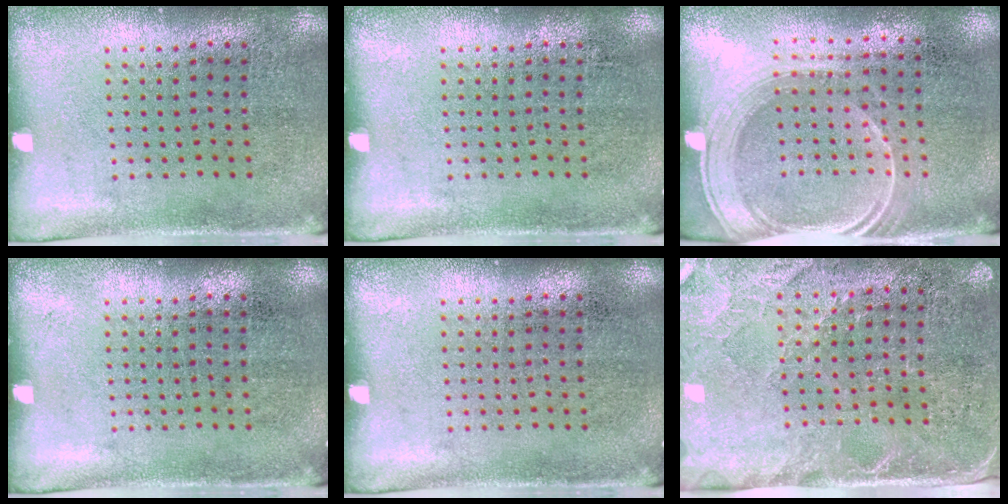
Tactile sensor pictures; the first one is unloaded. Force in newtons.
{"total": 0.0}
{"total": 1.6, "press": 1.4, "slide": 0.8}
{"total": 0.0}
{"total": 0.0}
{"total": 2.7, "press": 2.4, "slide": 1.2}